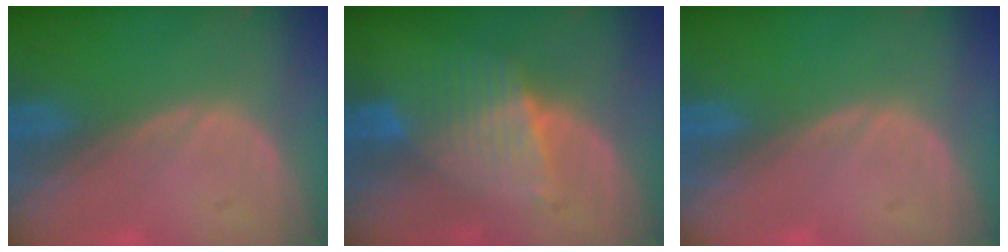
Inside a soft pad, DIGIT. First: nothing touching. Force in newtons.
{"total": 6.9, "press": 6.0, "slide": 3.3}
{"total": 0.0}